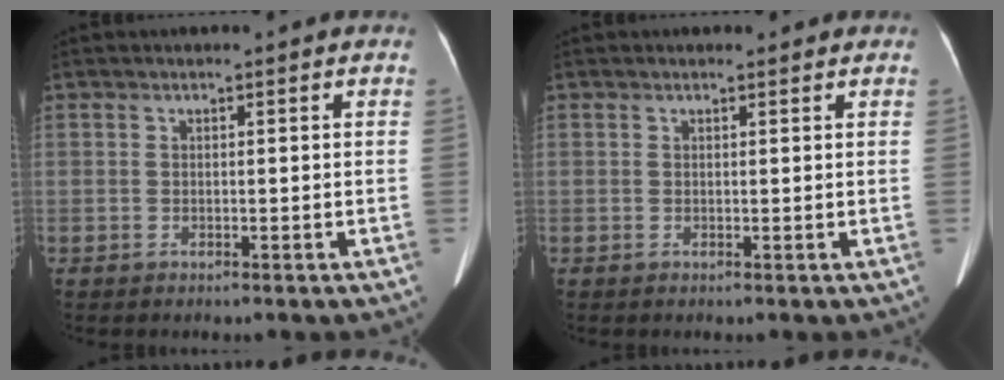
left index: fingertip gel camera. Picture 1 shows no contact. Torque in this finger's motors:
{"motor_torque": [0.31, -0.17, 0.00, -0.01]}